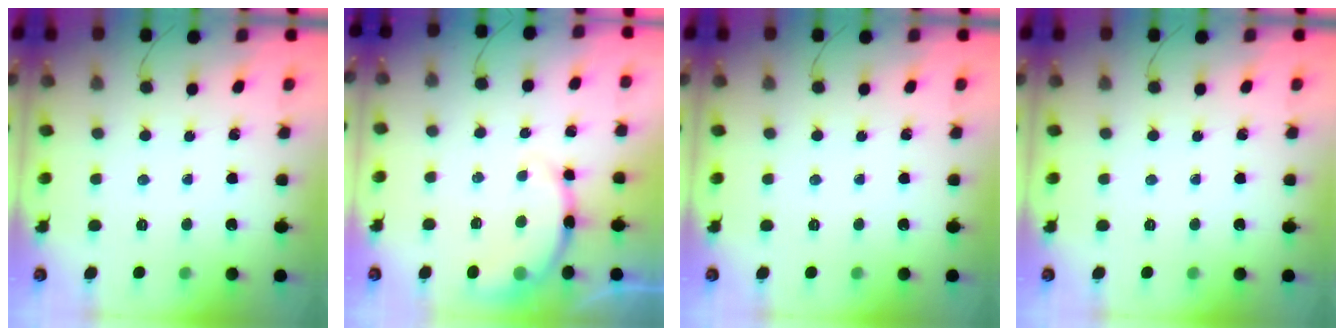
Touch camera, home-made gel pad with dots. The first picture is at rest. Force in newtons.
{"total": 8.5, "press": 8.4, "slide": 1.6}
{"total": 0.0}
{"total": 0.0}